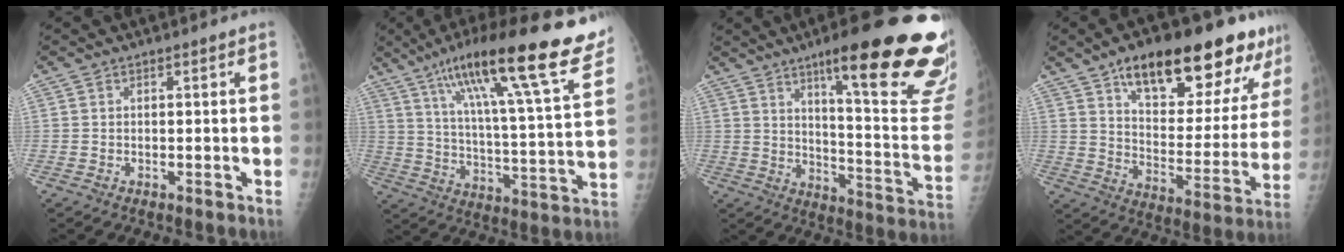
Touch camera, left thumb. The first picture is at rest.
{"total": 27.6, "force": [17.5, 4.1, 20.9], "torque": [-0.311, -0.037, 0.267]}
{"total": 28.1, "force": [17.9, 4.3, 21.2], "torque": [-0.222, -0.086, 0.244]}
{"total": 25.1, "force": [16.0, 9.1, 17.2], "torque": [-0.200, -0.049, 0.240]}